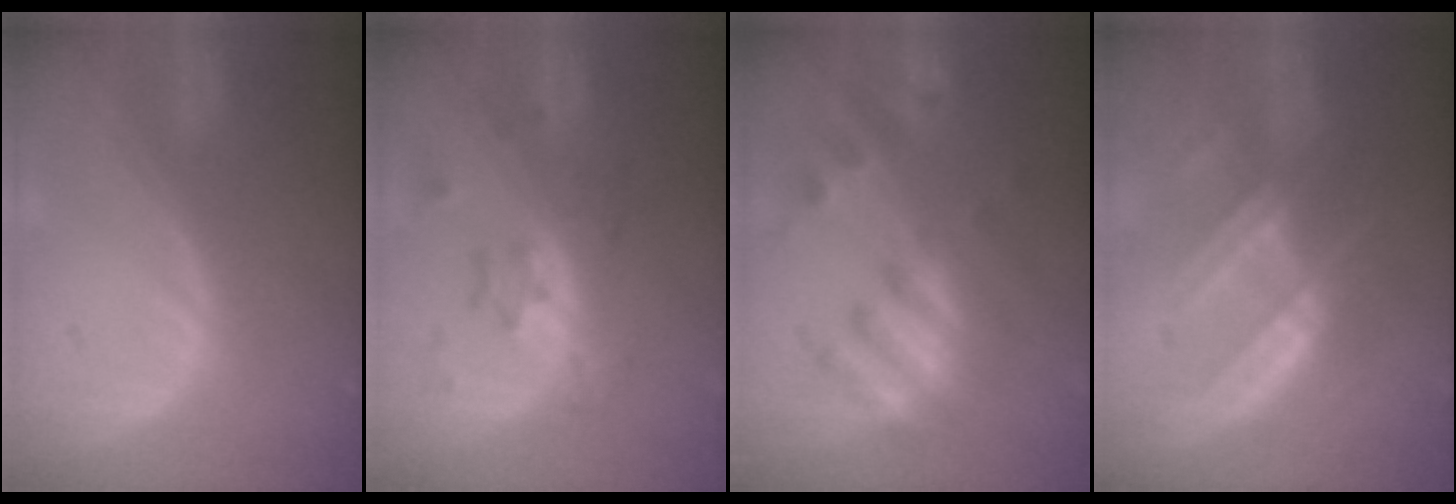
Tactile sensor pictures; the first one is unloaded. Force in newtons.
{"total": 6.1, "press": 5.9, "slide": 1.2}
{"total": 7.6, "press": 7.4, "slide": 1.6}
{"total": 7.5, "press": 7.2, "slide": 1.9}